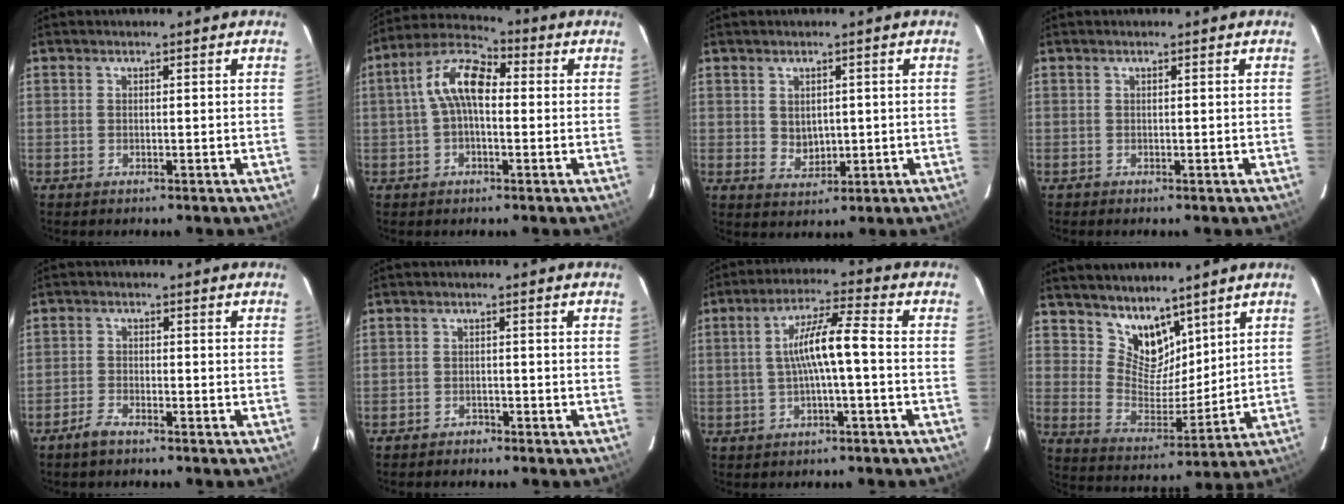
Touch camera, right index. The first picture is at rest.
{"total": 9.2, "force": [0.6, 4.4, 8.0], "torque": [-0.162, 0.031, 0.002]}
{"total": 3.5, "force": [0.6, 2.9, 1.8], "torque": [-0.027, -0.002, 0.021]}
{"total": 0.9, "force": [-0.6, 0.1, -0.6], "torque": [0.010, 0.003, -0.008]}
{"total": 2.9, "force": [-2.7, 0.6, 0.8], "torque": [-0.036, 0.000, -0.055]}
{"total": 2.2, "force": [-2.0, 0.7, -0.5], "torque": [0.001, 0.004, -0.035]}
{"total": 7.4, "force": [-1.0, 0.0, 7.4], "torque": [-0.139, 0.015, -0.015]}
{"total": 9.3, "force": [7.2, 4.9, 3.2], "torque": [-0.052, -0.003, 0.144]}